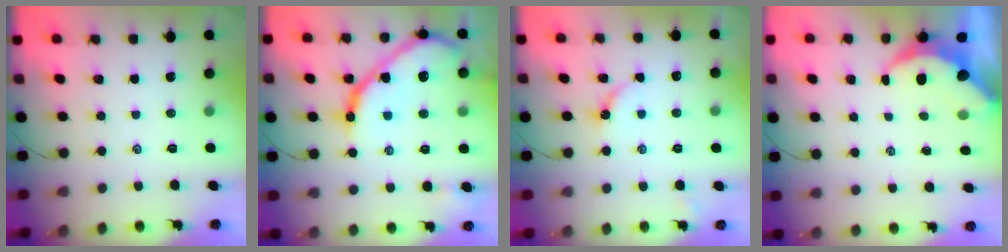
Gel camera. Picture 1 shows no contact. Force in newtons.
{"total": 17.4, "press": 17.3, "slide": 1.5}
{"total": 5.0, "press": 5.0, "slide": 0.6}
{"total": 6.1, "press": 6.0, "slide": 0.9}